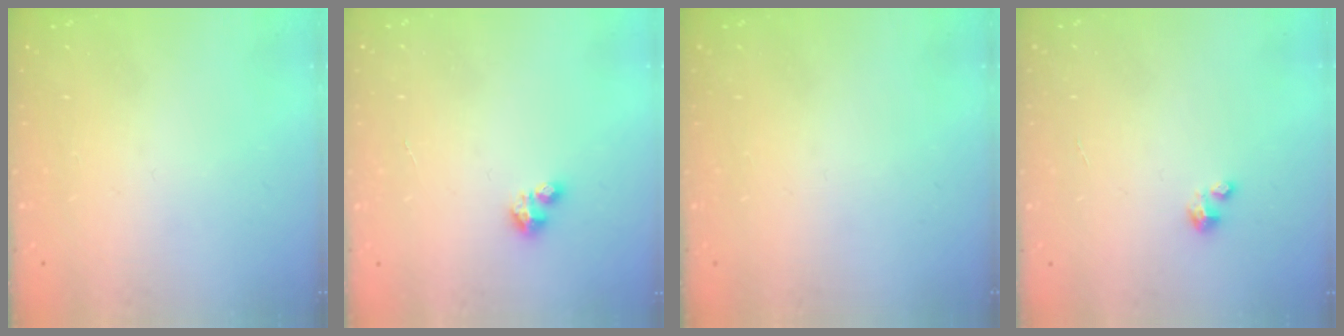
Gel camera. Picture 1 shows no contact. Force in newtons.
{"total": 3.3, "press": 3.3, "slide": 0.2}
{"total": 0.0}
{"total": 0.6, "press": 0.6, "slide": 0.3}